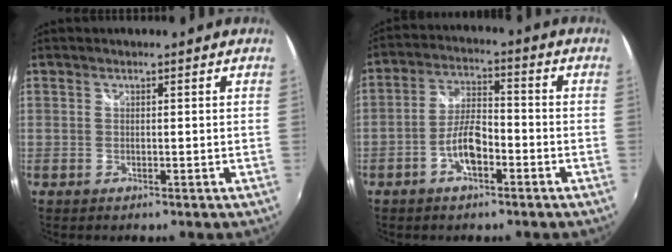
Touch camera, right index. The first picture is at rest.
{"total": 6.9, "force": [-3.3, 2.6, 5.5], "torque": [-0.117, 0.011, -0.058]}